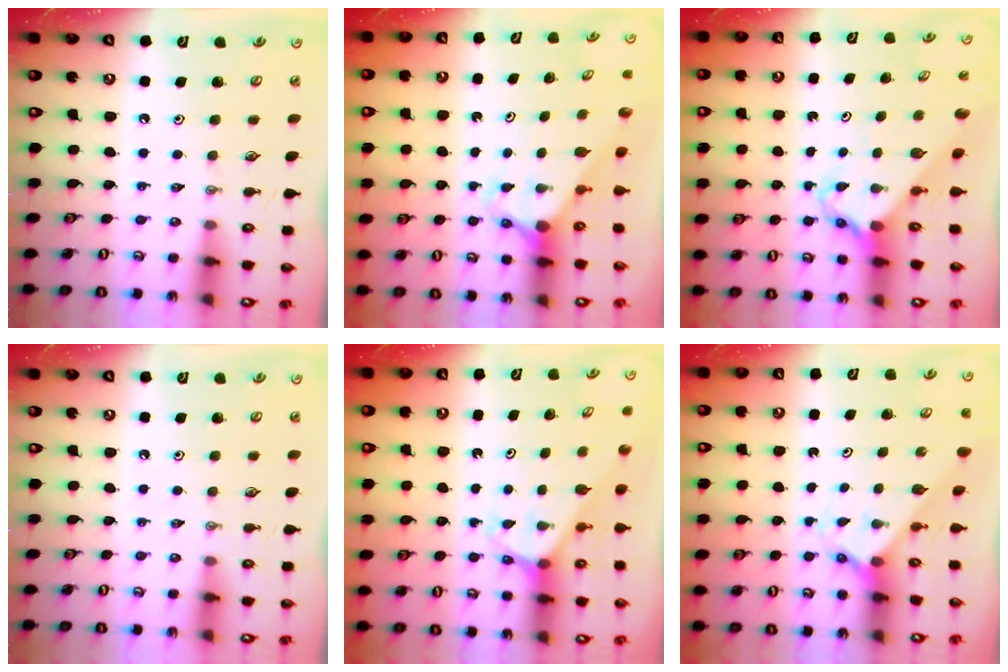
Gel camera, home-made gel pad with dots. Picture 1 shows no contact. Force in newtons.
{"total": 2.7, "press": 2.7, "slide": 0.0}
{"total": 2.7, "press": 2.7, "slide": 0.2}
{"total": 0.0}
{"total": 2.5, "press": 2.5, "slide": 0.1}
{"total": 2.2, "press": 2.2, "slide": 0.2}